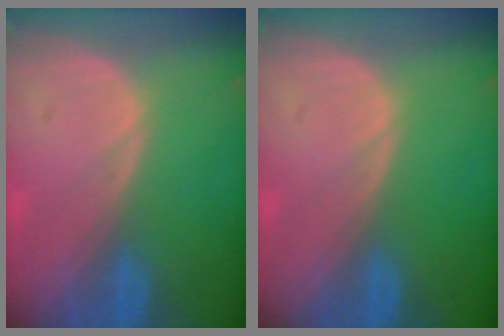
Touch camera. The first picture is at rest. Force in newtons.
{"total": 0.0}